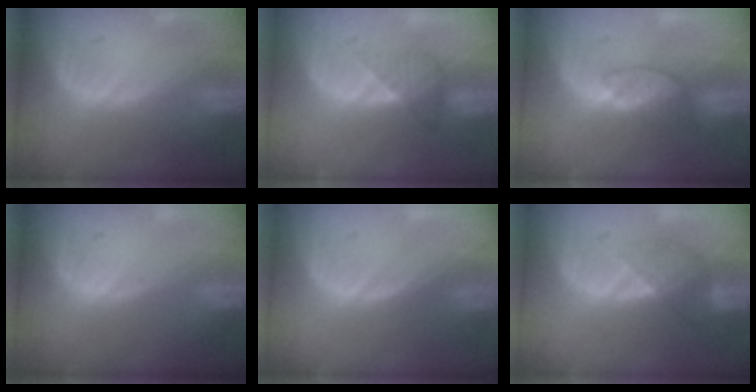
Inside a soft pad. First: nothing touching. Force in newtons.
{"total": 3.3, "press": 3.1, "slide": 1.0}
{"total": 3.4, "press": 3.4, "slide": 0.5}
{"total": 0.0}
{"total": 0.0}
{"total": 3.9, "press": 3.8, "slide": 1.1}